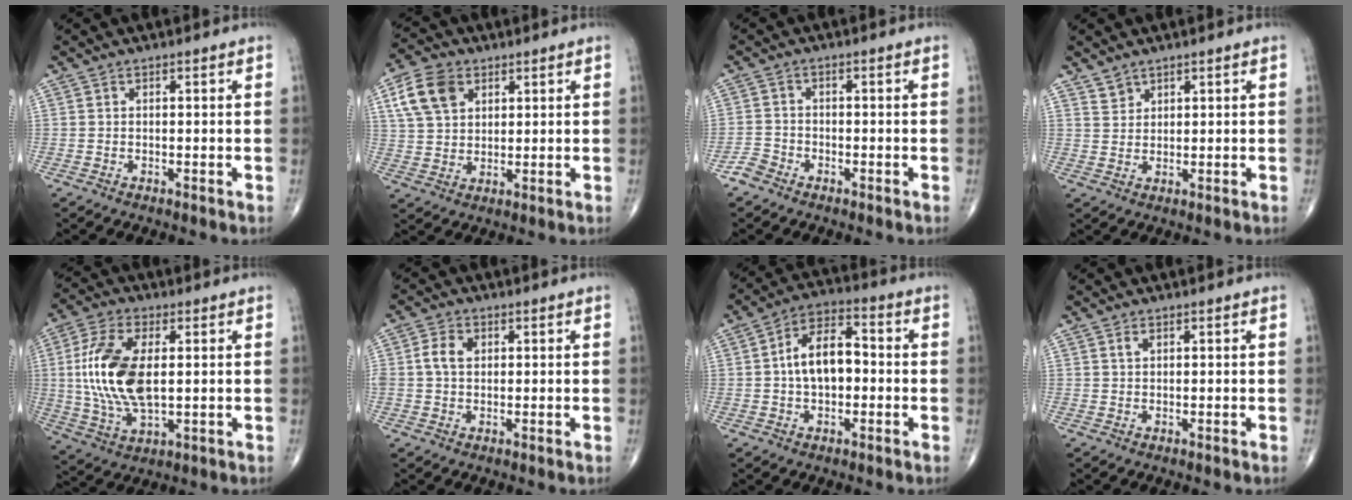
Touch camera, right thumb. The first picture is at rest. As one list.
[{"total": 9.4, "force": [3.9, 6.5, 5.5], "torque": [-0.092, -0.002, 0.075]}, {"total": 2.8, "force": [-2.1, 1.7, 0.6], "torque": [-0.009, 0.010, -0.046]}, {"total": 2.3, "force": [1.9, 1.2, 0.1], "torque": [0.015, -0.012, 0.032]}, {"total": 15.7, "force": [1.4, 7.8, 13.6], "torque": [-0.284, -0.005, 0.029]}, {"total": 4.2, "force": [0.7, 3.0, 2.8], "torque": [-0.053, 0.006, 0.012]}, {"total": 10.3, "force": [-0.2, 6.0, 8.4], "torque": [-0.132, 0.032, -0.014]}, {"total": 1.1, "force": [0.5, 0.6, 0.7], "torque": [-0.011, 0.003, 0.010]}]